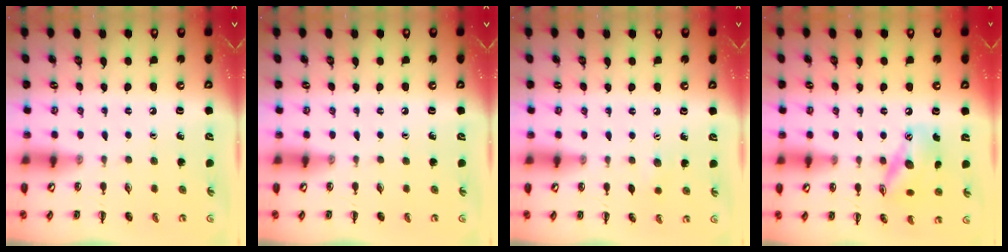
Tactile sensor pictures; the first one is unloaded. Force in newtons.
{"total": 0.0}
{"total": 2.5, "press": 2.4, "slide": 0.6}
{"total": 13.9, "press": 13.6, "slide": 2.7}